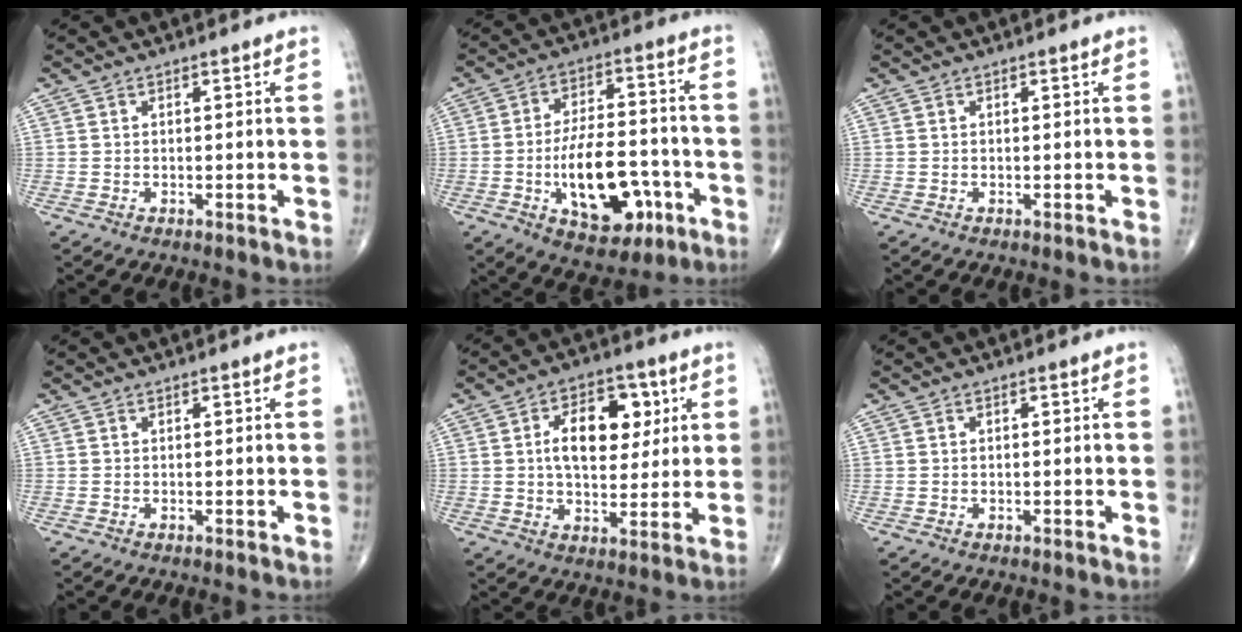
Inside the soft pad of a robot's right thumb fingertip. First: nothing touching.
{"total": 16.5, "force": [-5.2, 8.7, 13.0], "torque": [-0.177, 0.033, -0.073]}
{"total": 0.0}
{"total": 0.0}
{"total": 13.1, "force": [3.1, 7.9, 10.0], "torque": [-0.118, 0.000, 0.048]}
{"total": 0.0}